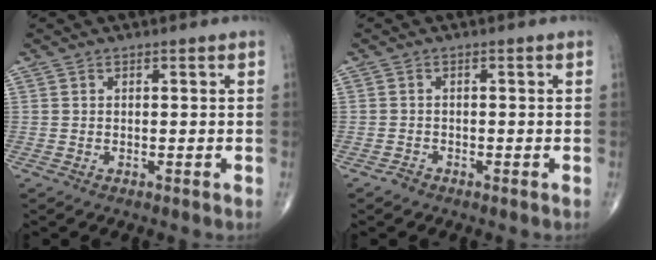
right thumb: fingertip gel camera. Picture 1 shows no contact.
{"total": 1.0, "force": [-0.8, 0.5, 0.1], "torque": [-0.001, 0.001, -0.020]}